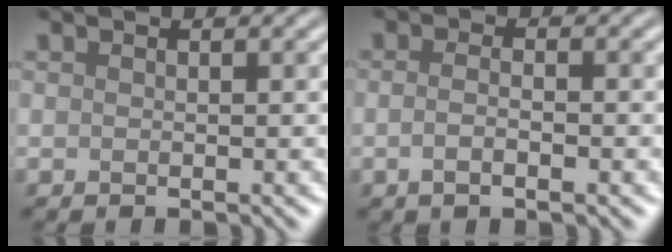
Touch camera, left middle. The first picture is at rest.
{"total": 2.1, "force": [-0.6, 0.8, 1.8], "torque": [-0.027, -0.004, -0.014]}